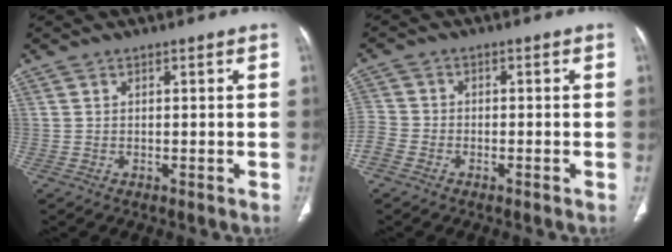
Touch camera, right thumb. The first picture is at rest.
{"total": 4.5, "force": [-2.9, 3.0, 1.7], "torque": [-0.042, 0.010, -0.062]}